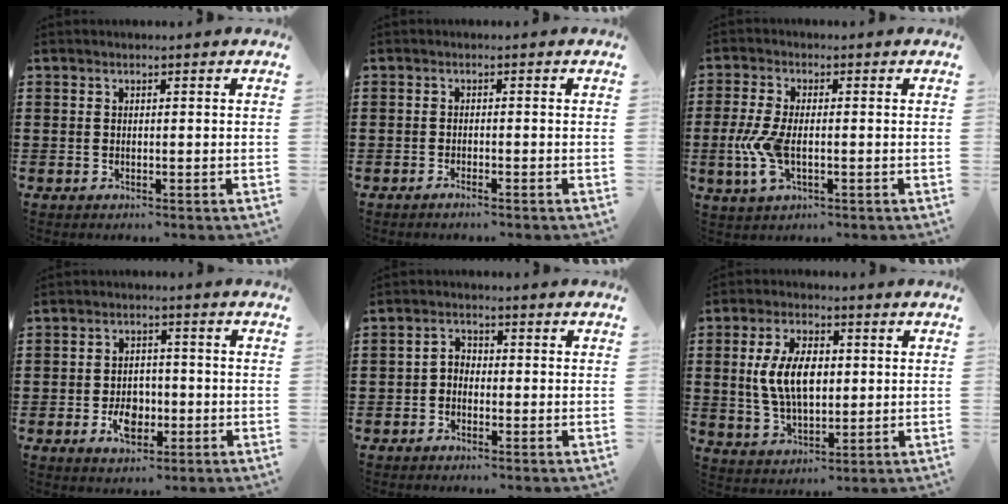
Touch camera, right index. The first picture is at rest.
{"total": 0.9, "force": [-0.9, -0.1, 0.1], "torque": [-0.003, -0.001, -0.018]}
{"total": 6.2, "force": [-1.2, 2.6, 5.4], "torque": [-0.136, -0.011, -0.028]}
{"total": 4.9, "force": [-1.6, 3.2, 3.3], "torque": [-0.051, -0.001, -0.032]}
{"total": 1.8, "force": [-1.3, 1.0, 0.7], "torque": [-0.017, 0.008, -0.029]}
{"total": 8.8, "force": [0.8, 4.7, 7.3], "torque": [-0.155, 0.006, 0.007]}